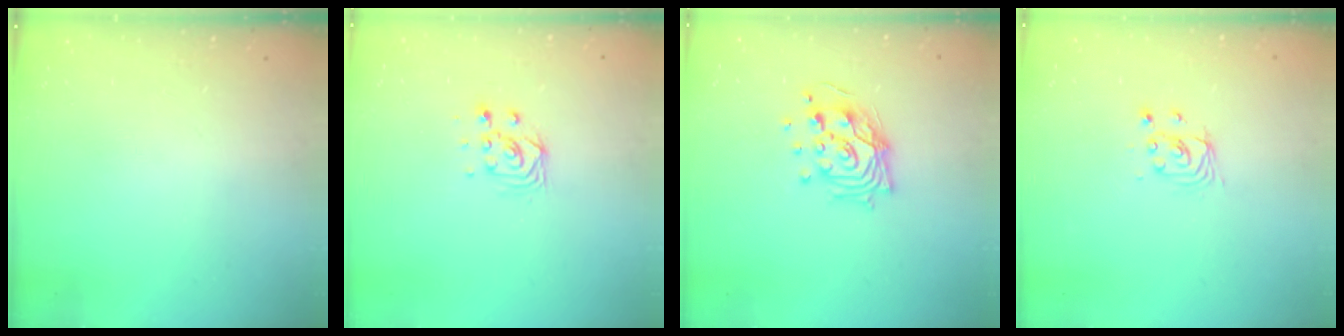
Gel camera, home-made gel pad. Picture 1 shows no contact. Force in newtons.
{"total": 7.3, "press": 7.3, "slide": 0.4}
{"total": 14.4, "press": 13.6, "slide": 4.7}
{"total": 3.3, "press": 3.3, "slide": 0.3}